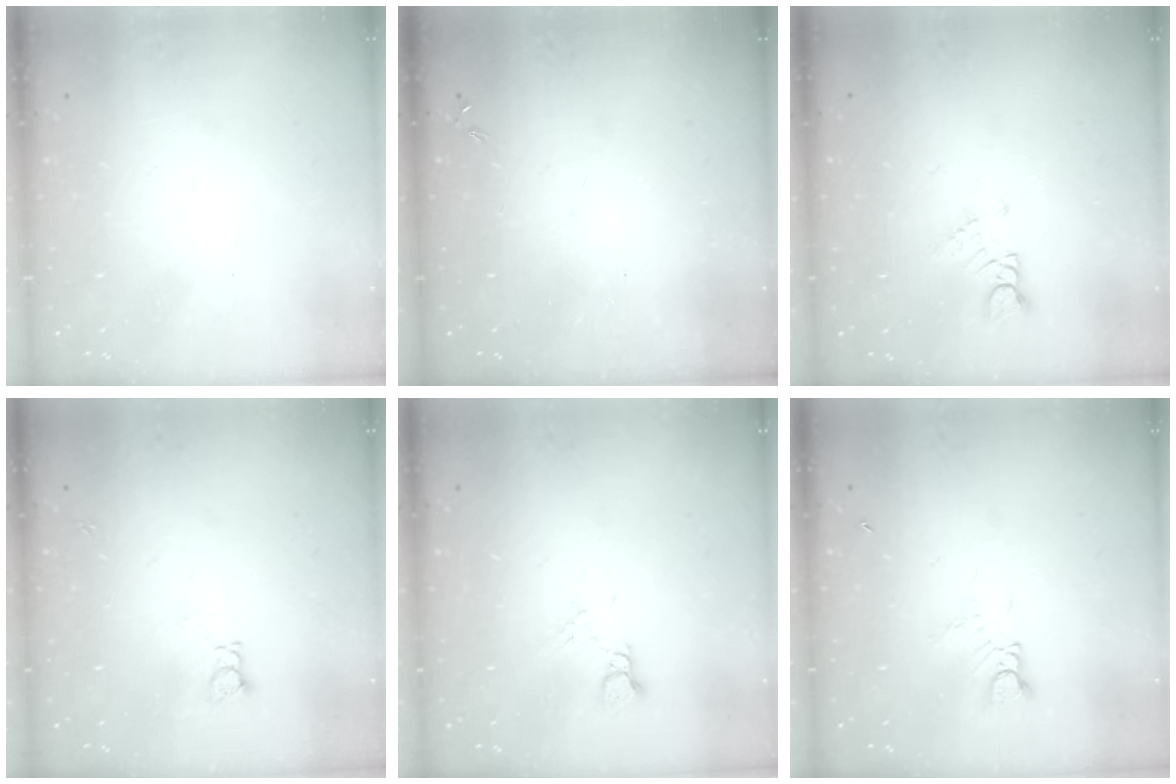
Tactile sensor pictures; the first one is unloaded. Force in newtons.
{"total": 0.0}
{"total": 1.6, "press": 1.6, "slide": 0.2}
{"total": 2.0, "press": 2.0, "slide": 0.2}
{"total": 2.5, "press": 2.5, "slide": 0.3}
{"total": 2.4, "press": 2.4, "slide": 0.4}